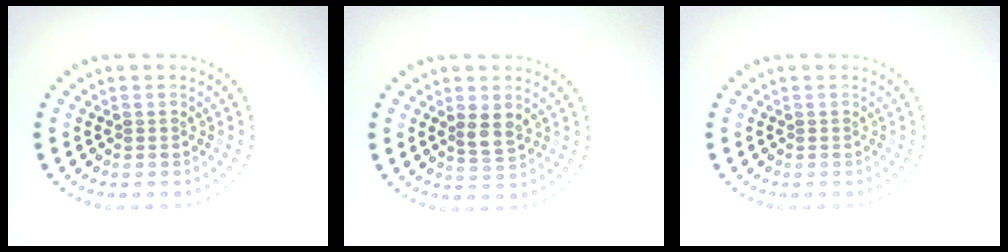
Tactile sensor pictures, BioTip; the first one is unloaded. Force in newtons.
{"total": 2.0, "press": 1.8, "slide": 0.9}
{"total": 0.0}